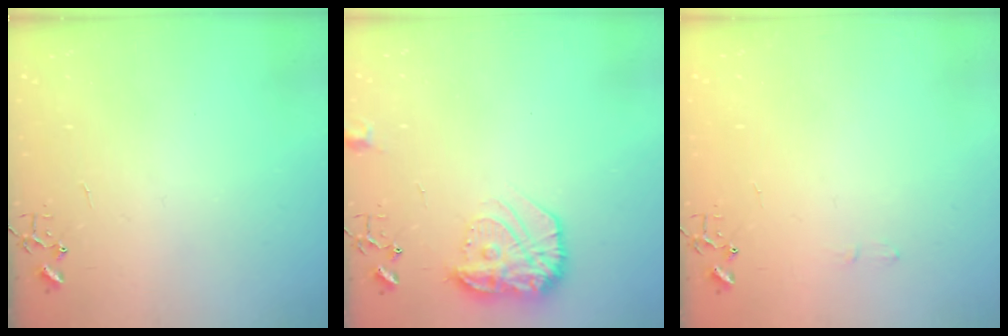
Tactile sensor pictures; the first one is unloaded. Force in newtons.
{"total": 15.1, "press": 15.0, "slide": 1.0}
{"total": 4.5, "press": 4.5, "slide": 0.4}